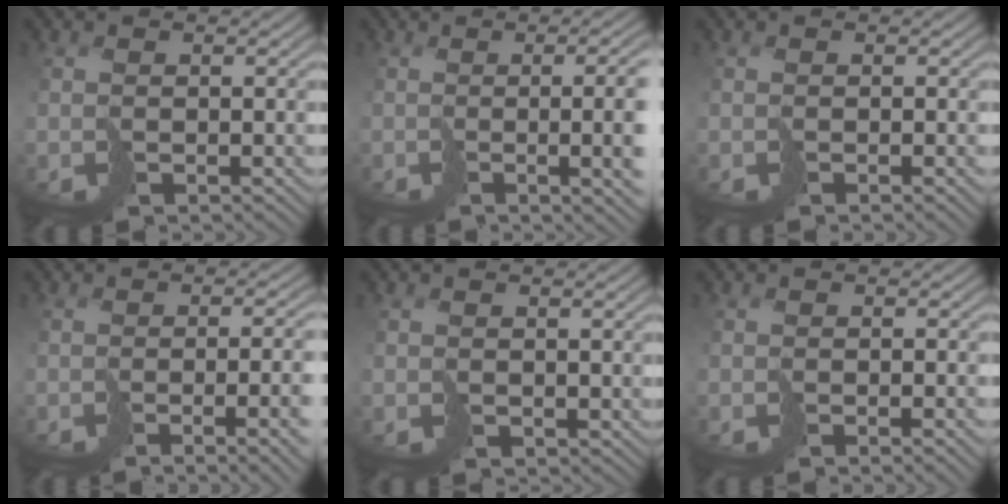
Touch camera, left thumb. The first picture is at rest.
{"total": 14.7, "force": [-1.4, 6.0, 13.3], "torque": [-0.144, 0.000, -0.007]}
{"total": 0.7, "force": [-0.3, 0.0, 0.6], "torque": [-0.009, -0.002, -0.009]}
{"total": 9.0, "force": [-2.4, 2.9, 8.1], "torque": [-0.088, -0.011, -0.028]}
{"total": 0.8, "force": [0.6, 0.5, 0.1], "torque": [-0.005, -0.001, 0.011]}
{"total": 1.3, "force": [-0.5, 0.1, 1.1], "torque": [-0.017, 0.000, -0.013]}